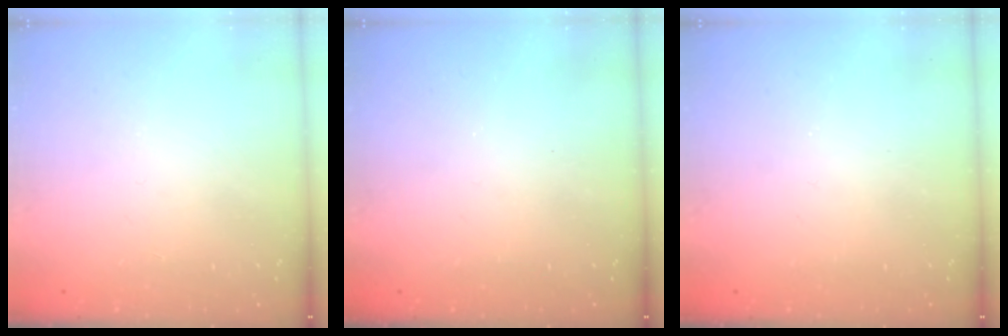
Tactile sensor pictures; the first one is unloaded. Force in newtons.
{"total": 0.0}
{"total": 0.0}